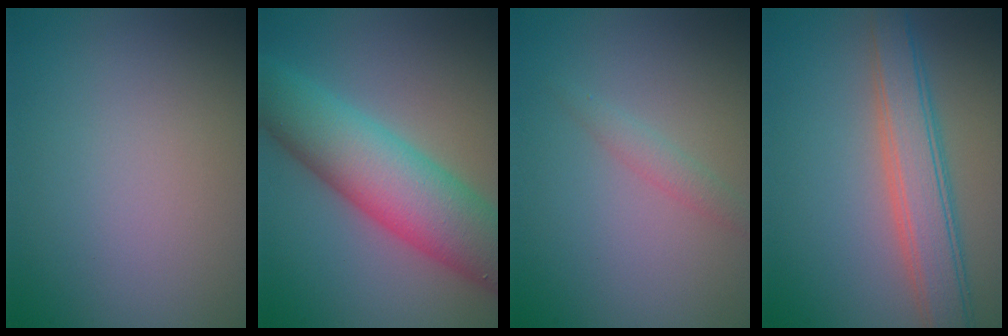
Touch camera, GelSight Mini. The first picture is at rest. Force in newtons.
{"total": 9.4, "press": 9.4, "slide": 0.1}
{"total": 1.3, "press": 1.3, "slide": 0.0}
{"total": 4.8, "press": 4.8, "slide": 0.0}